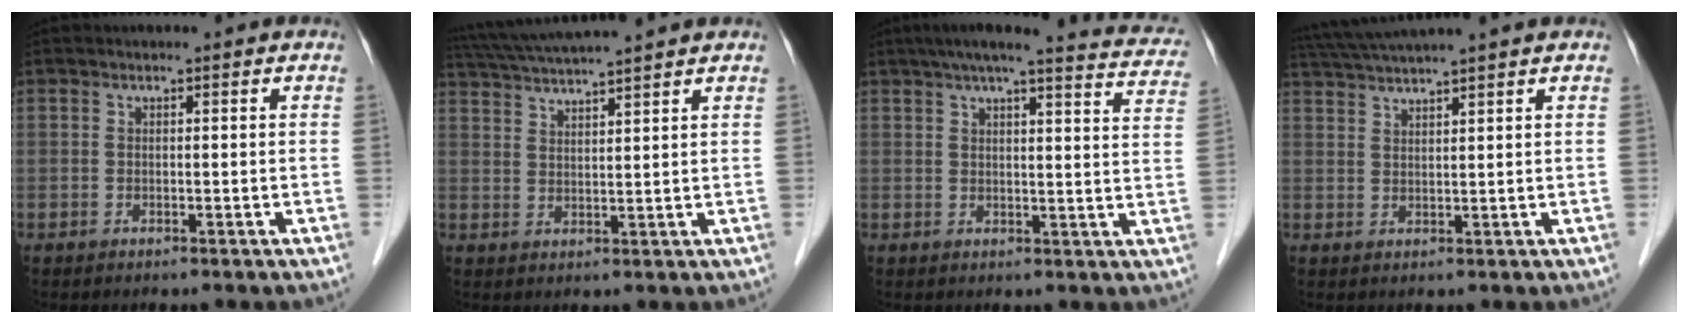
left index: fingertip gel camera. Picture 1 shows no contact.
{"total": 10.4, "force": [9.3, -0.7, 4.4], "torque": [-0.085, 0.030, 0.150]}
{"total": 20.8, "force": [18.2, 2.5, 9.9], "torque": [-0.133, -0.003, 0.208]}
{"total": 7.7, "force": [6.8, -1.3, 3.3], "torque": [-0.063, 0.027, 0.115]}